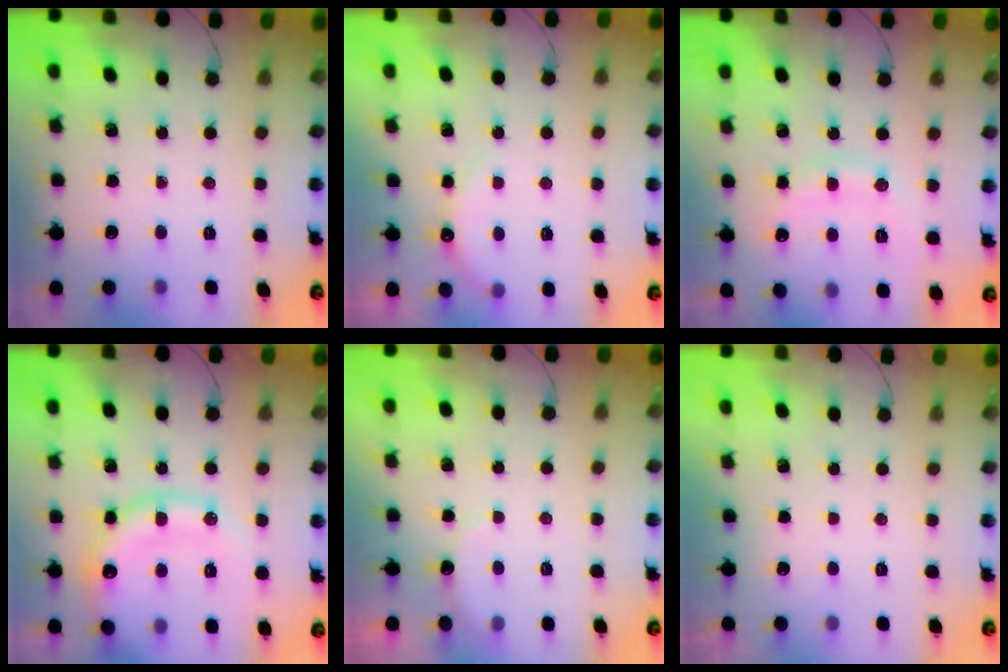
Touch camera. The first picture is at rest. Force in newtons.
{"total": 6.0, "press": 5.9, "slide": 1.1}
{"total": 10.2, "press": 10.2, "slide": 0.4}
{"total": 17.7, "press": 17.5, "slide": 2.9}
{"total": 3.5, "press": 3.4, "slide": 0.9}
{"total": 3.0, "press": 3.0, "slide": 0.1}